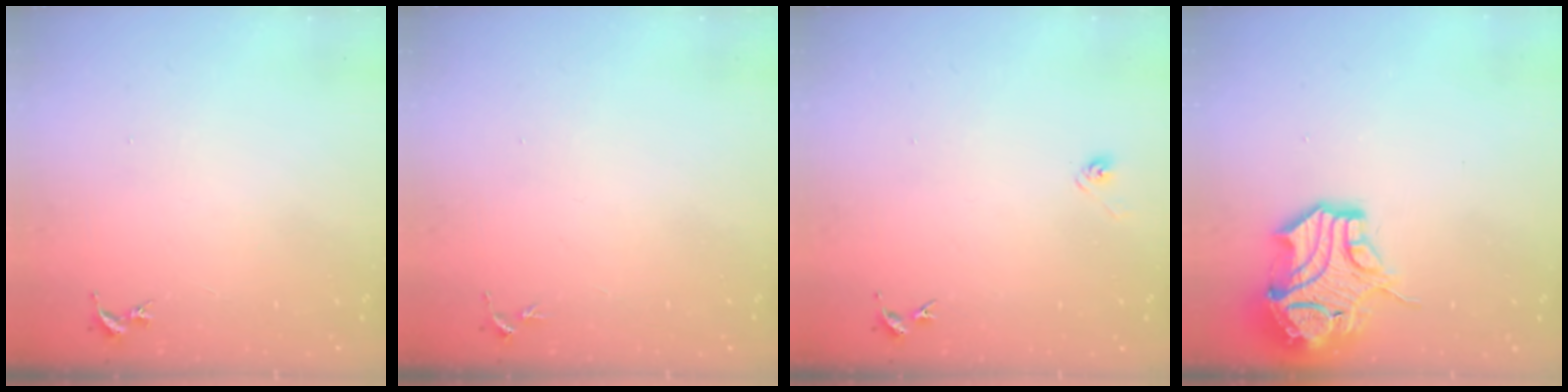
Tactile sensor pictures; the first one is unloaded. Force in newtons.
{"total": 2.6, "press": 2.5, "slide": 0.3}
{"total": 3.2, "press": 2.9, "slide": 1.4}
{"total": 17.4, "press": 17.2, "slide": 2.2}